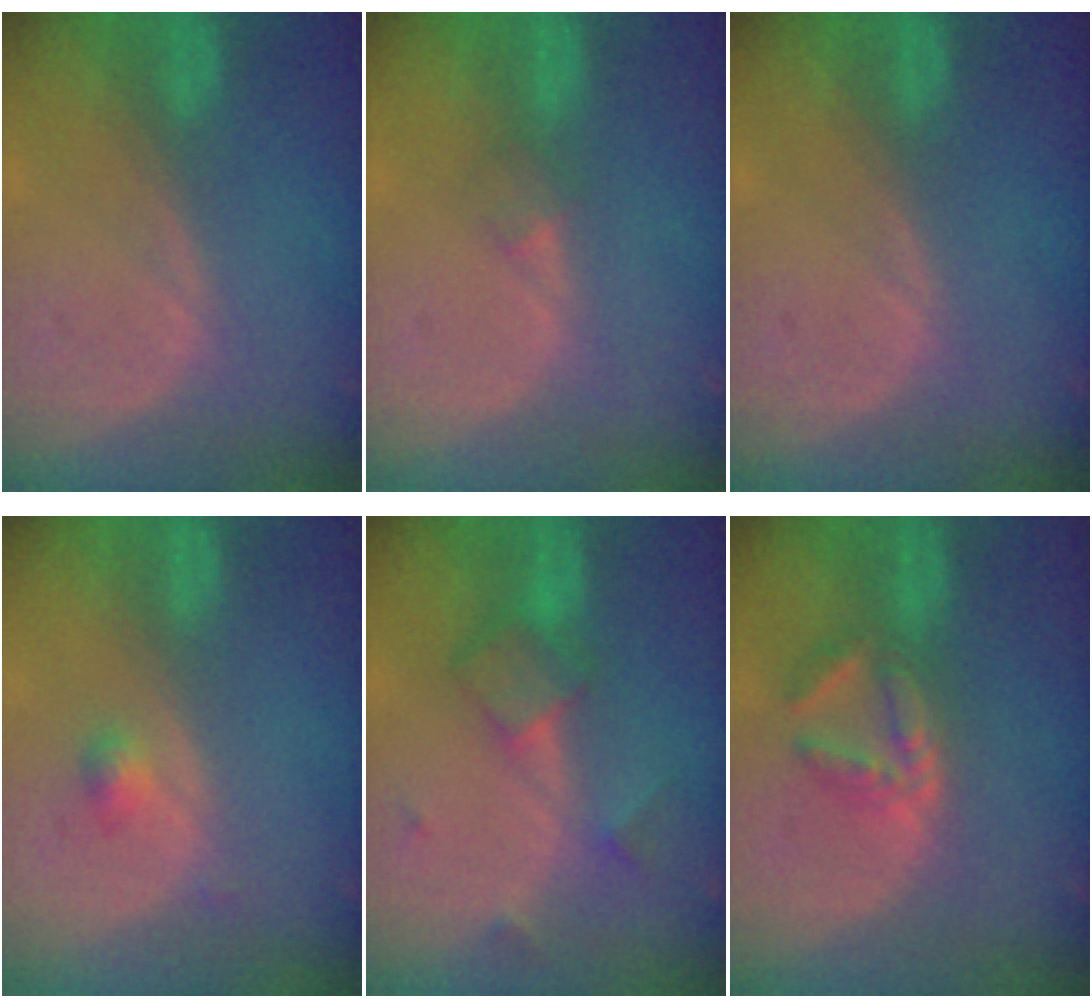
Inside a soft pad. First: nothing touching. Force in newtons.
{"total": 2.0, "press": 1.6, "slide": 1.1}
{"total": 0.0}
{"total": 2.0, "press": 1.8, "slide": 0.8}
{"total": 5.6, "press": 5.4, "slide": 1.2}
{"total": 6.0, "press": 5.3, "slide": 2.7}